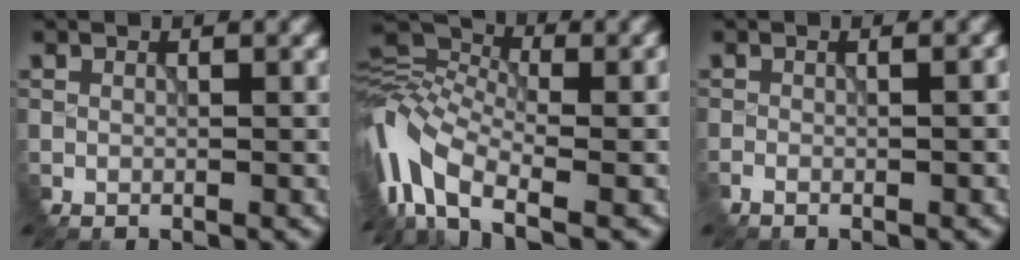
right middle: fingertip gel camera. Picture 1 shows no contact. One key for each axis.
{"total": 9.0, "fx": -3.8, "fy": 4.3, "fz": 7.0, "tx": -0.141, "ty": 0.006, "tz": -0.086}
{"total": 1.6, "fx": -0.4, "fy": 0.6, "fz": 1.5, "tx": -0.003, "ty": 0.008, "tz": -0.007}